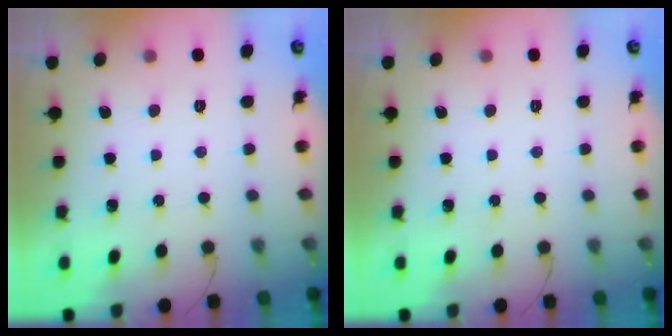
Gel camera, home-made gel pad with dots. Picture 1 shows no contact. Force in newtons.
{"total": 0.0}